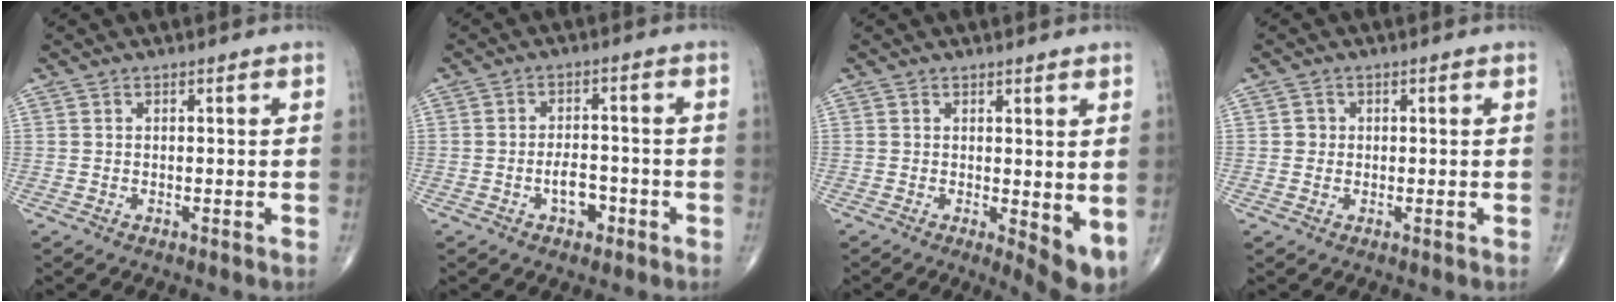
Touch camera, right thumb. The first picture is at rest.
{"total": 4.6, "force": [-2.0, 2.7, 3.2], "torque": [-0.034, 0.018, -0.033]}
{"total": 5.9, "force": [0.0, 2.1, 5.5], "torque": [-0.069, -0.016, 0.003]}
{"total": 1.5, "force": [0.1, 1.4, 0.3], "torque": [0.003, 0.004, -0.001]}